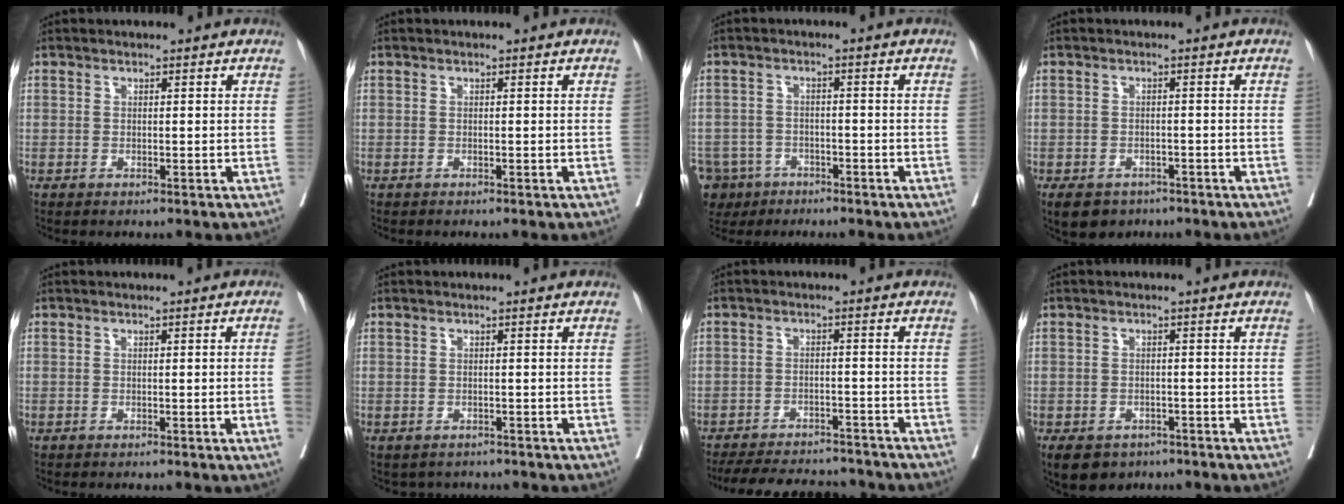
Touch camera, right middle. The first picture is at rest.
{"total": 0.0}
{"total": 9.7, "force": [-6.3, 7.2, 2.1], "torque": [-0.066, -0.004, -0.100]}
{"total": 6.0, "force": [-4.3, 3.8, 1.7], "torque": [-0.024, 0.001, -0.062]}
{"total": 1.8, "force": [-0.4, -0.5, 1.6], "torque": [-0.022, 0.001, -0.006]}
{"total": 2.4, "force": [-2.0, 1.3, 0.0], "torque": [-0.002, 0.002, -0.029]}
{"total": 13.9, "force": [-12.6, 4.3, 4.1], "torque": [-0.073, 0.006, -0.169]}
{"total": 9.1, "force": [-5.8, 6.3, 3.1], "torque": [-0.074, -0.010, -0.078]}